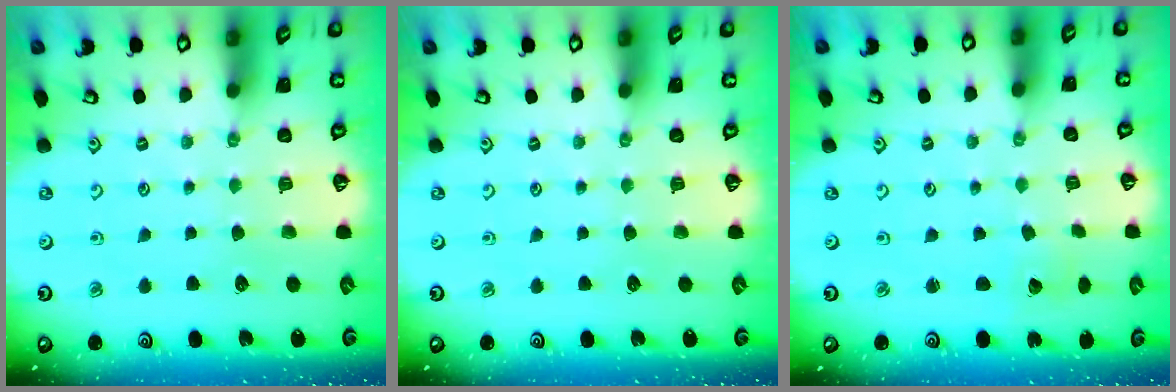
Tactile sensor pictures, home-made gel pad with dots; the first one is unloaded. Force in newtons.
{"total": 0.0}
{"total": 2.0, "press": 2.0, "slide": 0.2}